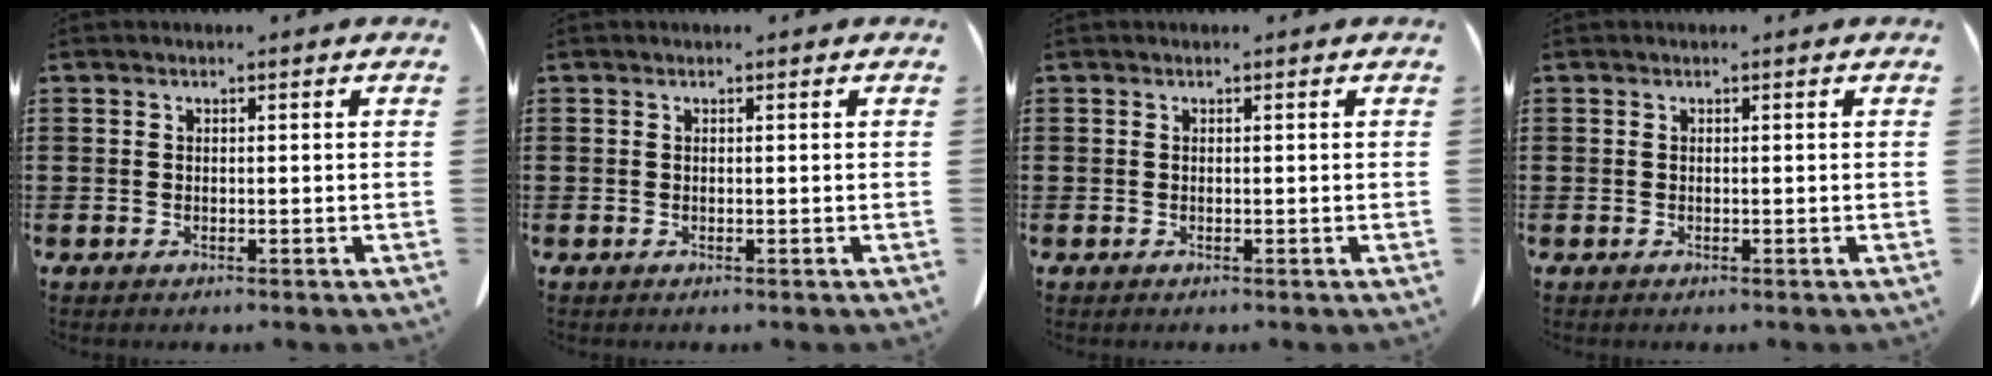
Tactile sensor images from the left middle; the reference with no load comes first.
{"total": 0.0}
{"total": 0.0}
{"total": 0.0}